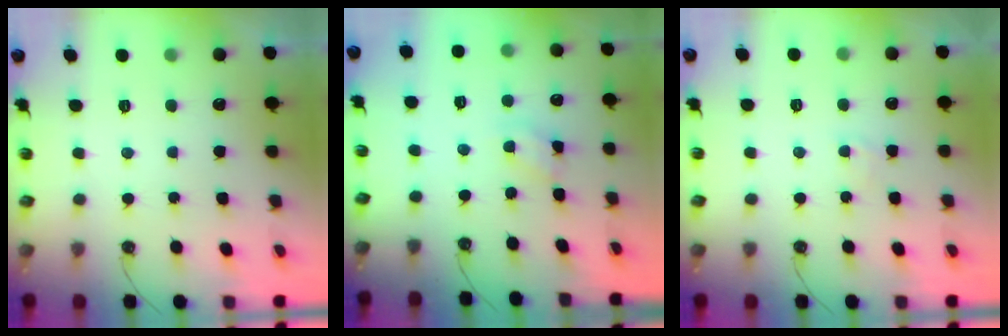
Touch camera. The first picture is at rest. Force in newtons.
{"total": 4.1, "press": 4.0, "slide": 0.4}
{"total": 2.9, "press": 2.9, "slide": 0.4}